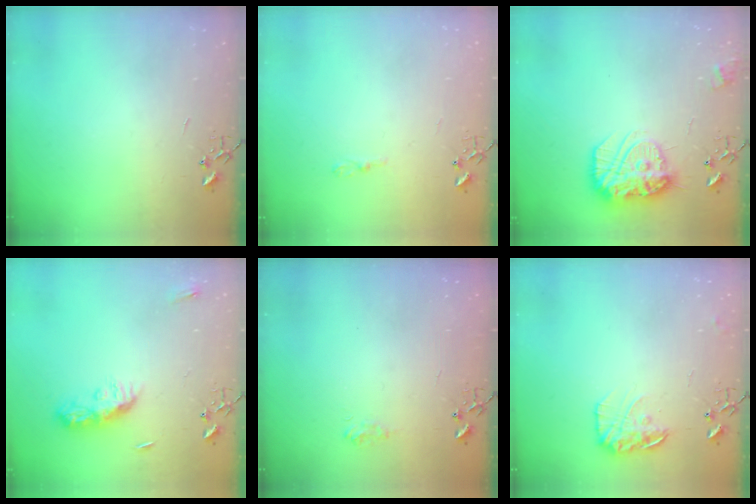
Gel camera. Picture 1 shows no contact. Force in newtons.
{"total": 3.6, "press": 3.6, "slide": 0.4}
{"total": 16.5, "press": 16.5, "slide": 1.4}
{"total": 8.7, "press": 8.7, "slide": 0.4}
{"total": 6.3, "press": 6.3, "slide": 0.8}
{"total": 13.3, "press": 13.3, "slide": 0.8}